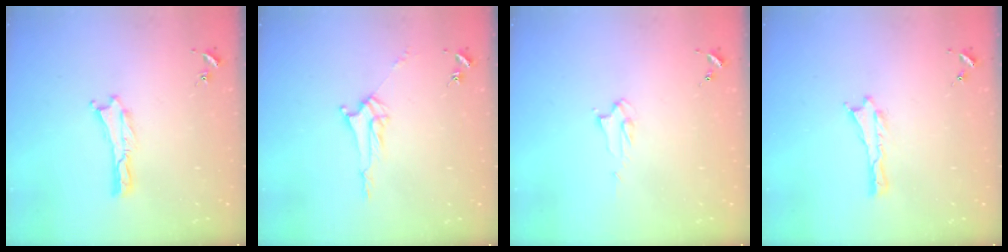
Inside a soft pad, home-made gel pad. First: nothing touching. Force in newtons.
{"total": 3.0, "press": 3.0, "slide": 0.3}
{"total": 2.2, "press": 2.2, "slide": 0.2}
{"total": 0.0}